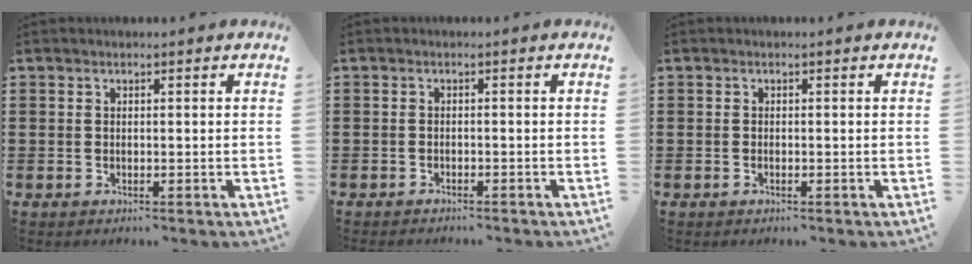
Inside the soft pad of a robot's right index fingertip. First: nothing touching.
{"total": 0.9, "force": [-0.9, 0.0, -0.1], "torque": [0.001, 0.000, -0.018]}
{"total": 0.0}